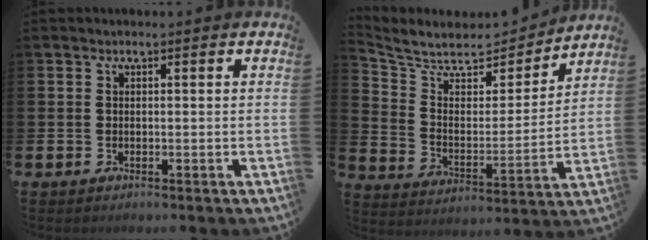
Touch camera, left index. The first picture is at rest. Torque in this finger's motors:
{"motor_torque": [-1.06, -1.08, -0.58, -0.02]}